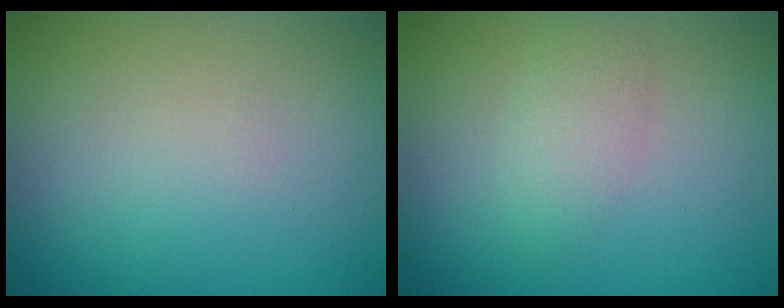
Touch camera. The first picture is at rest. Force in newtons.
{"total": 2.1, "press": 2.1, "slide": 0.1}